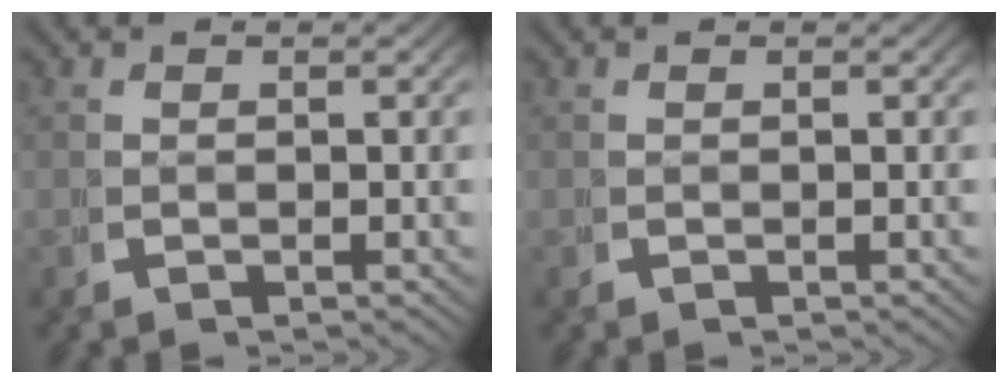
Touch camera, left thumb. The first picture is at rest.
{"total": 0.0}